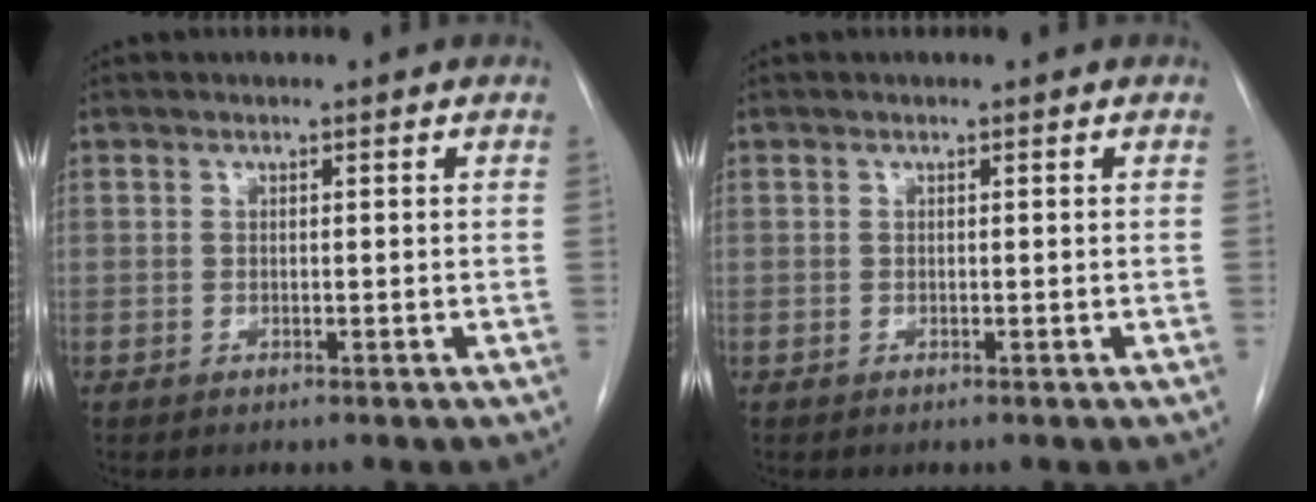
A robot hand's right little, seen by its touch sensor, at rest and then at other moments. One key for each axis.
{"total": 0.0}